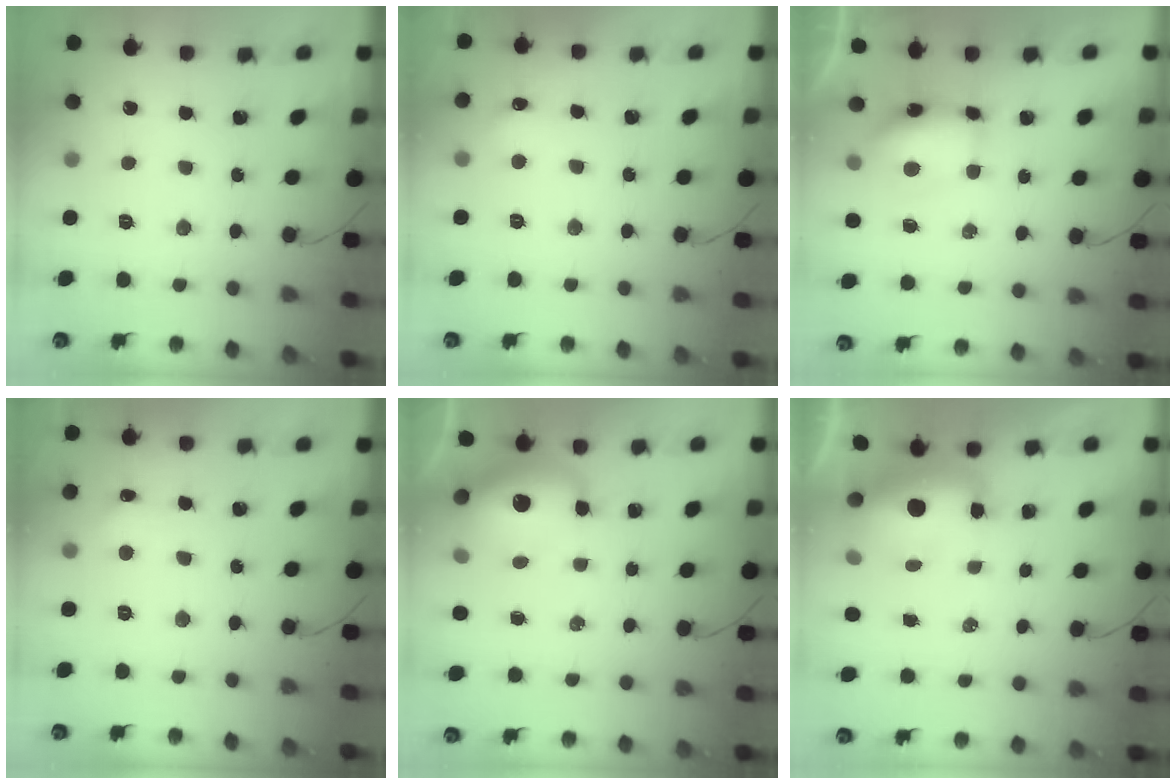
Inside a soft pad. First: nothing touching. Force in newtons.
{"total": 6.2, "press": 6.1, "slide": 1.2}
{"total": 7.4, "press": 7.3, "slide": 0.9}
{"total": 6.1, "press": 5.9, "slide": 1.7}
{"total": 13.8, "press": 13.5, "slide": 2.9}
{"total": 11.0, "press": 10.7, "slide": 2.6}